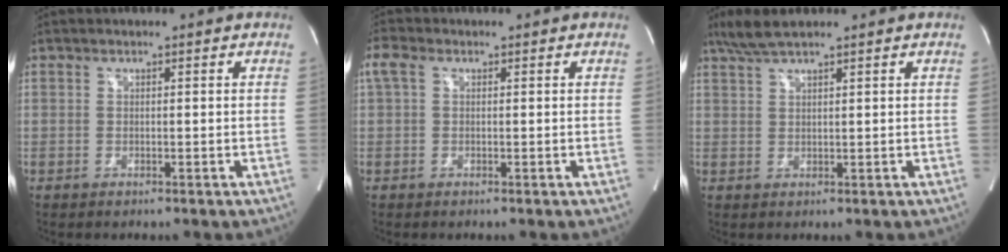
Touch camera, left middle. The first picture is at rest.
{"total": 2.5, "force": [0.8, 1.5, 1.8], "torque": [-0.054, 0.025, 0.020]}
{"total": 4.0, "force": [3.3, 0.1, 2.3], "torque": [-0.054, 0.013, 0.069]}